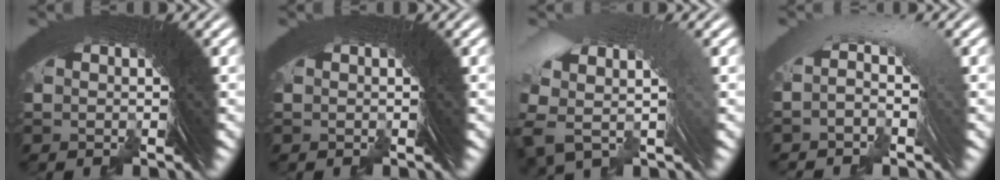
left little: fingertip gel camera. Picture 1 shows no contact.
{"total": 0.0}
{"total": 4.1, "force": [0.2, 1.9, 3.7], "torque": [-0.069, 0.010, 0.010]}
{"total": 3.4, "force": [0.1, 1.4, 3.1], "torque": [-0.032, 0.027, -0.012]}